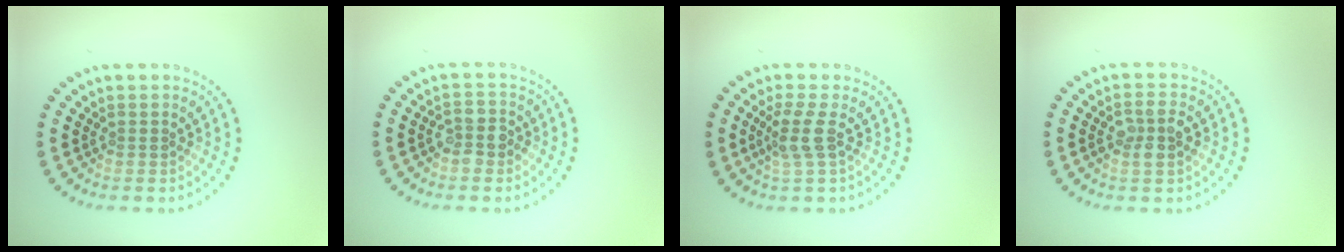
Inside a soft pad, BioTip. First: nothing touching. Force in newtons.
{"total": 2.3, "press": 2.1, "slide": 0.9}
{"total": 2.3, "press": 1.8, "slide": 1.5}
{"total": 2.5, "press": 2.5, "slide": 0.6}